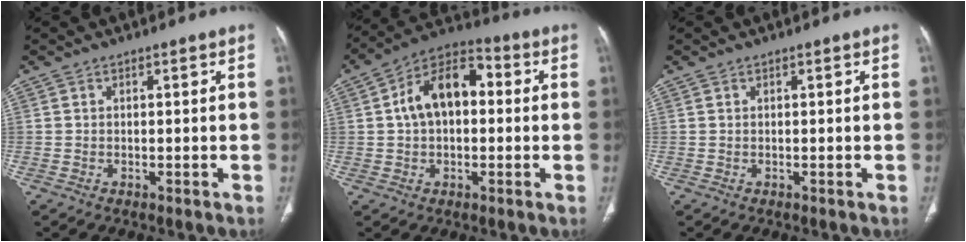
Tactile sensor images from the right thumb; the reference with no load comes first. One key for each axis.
{"total": 12.9, "fx": 1.4, "fy": 8.1, "fz": 9.9, "tx": -0.150, "ty": 0.036, "tz": 0.012}
{"total": 0.0}